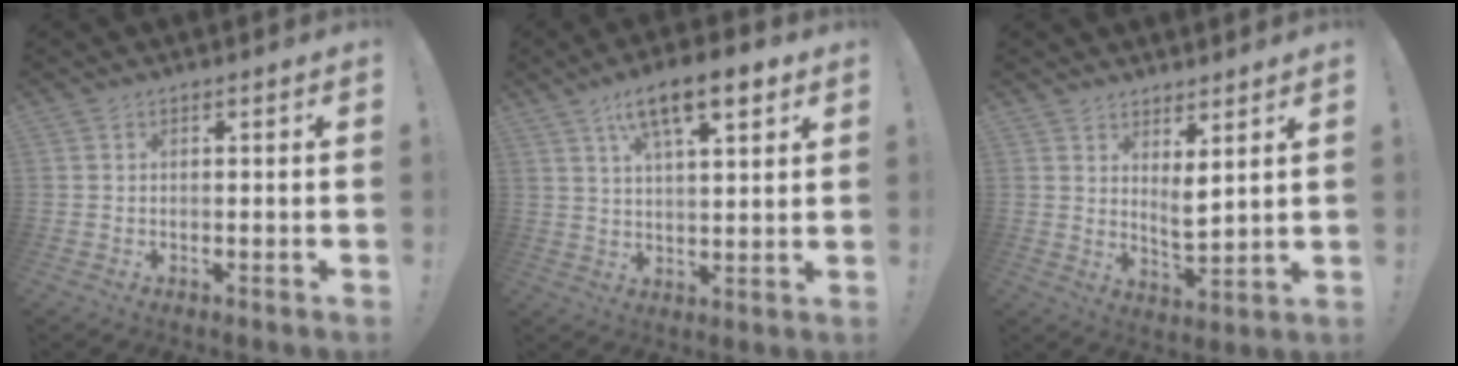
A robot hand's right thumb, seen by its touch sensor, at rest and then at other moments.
{"total": 12.6, "force": [7.0, 4.2, 9.6], "torque": [-0.156, -0.022, 0.117]}
{"total": 5.3, "force": [4.0, 1.4, 3.2], "torque": [-0.048, -0.036, 0.071]}